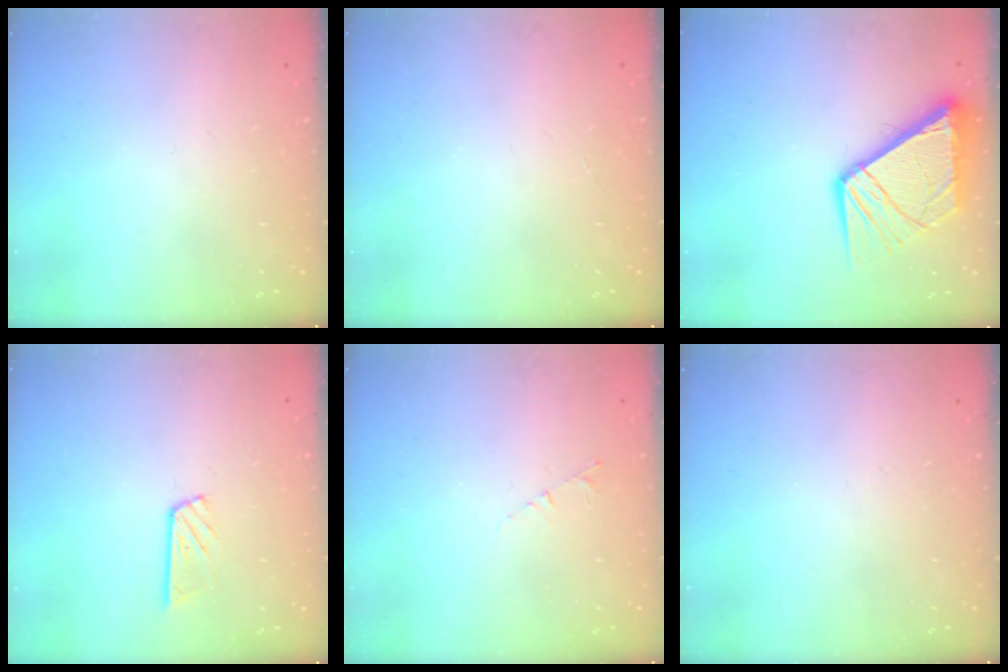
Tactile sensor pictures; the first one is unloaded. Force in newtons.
{"total": 0.0}
{"total": 13.1, "press": 13.0, "slide": 1.5}
{"total": 6.5, "press": 6.5, "slide": 0.2}
{"total": 3.1, "press": 3.1, "slide": 0.3}
{"total": 0.0}